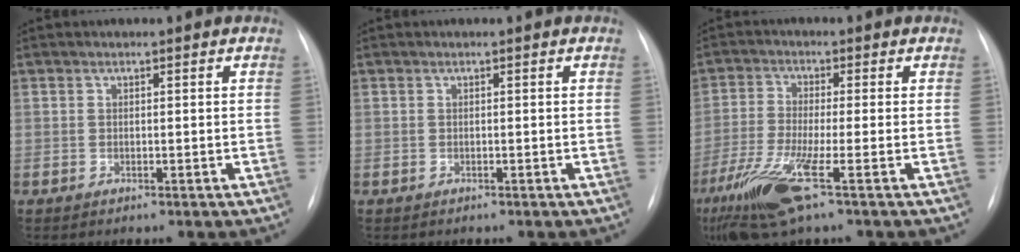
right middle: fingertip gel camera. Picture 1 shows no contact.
{"total": 0.0}
{"total": 10.4, "force": [-5.4, 0.4, 8.9], "torque": [-0.188, -0.029, -0.107]}